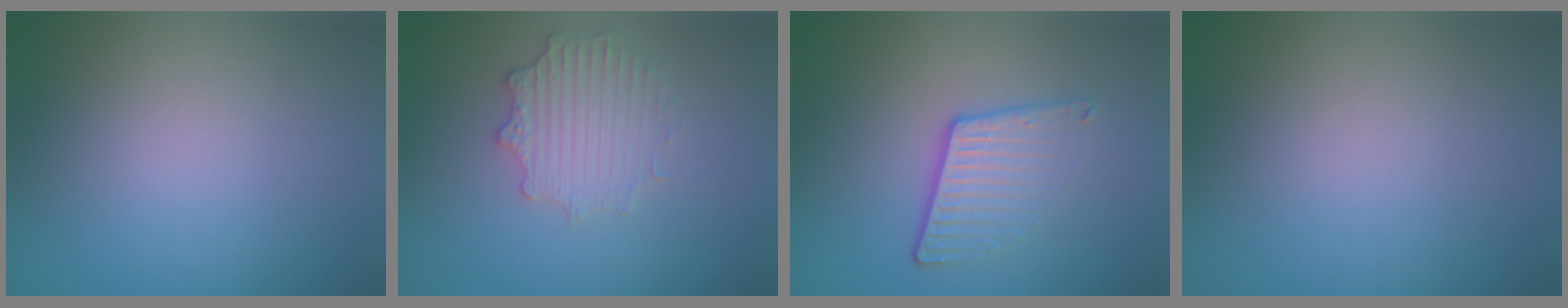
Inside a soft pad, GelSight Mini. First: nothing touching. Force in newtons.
{"total": 2.8, "press": 2.5, "slide": 1.4}
{"total": 3.8, "press": 2.5, "slide": 2.9}
{"total": 0.0}